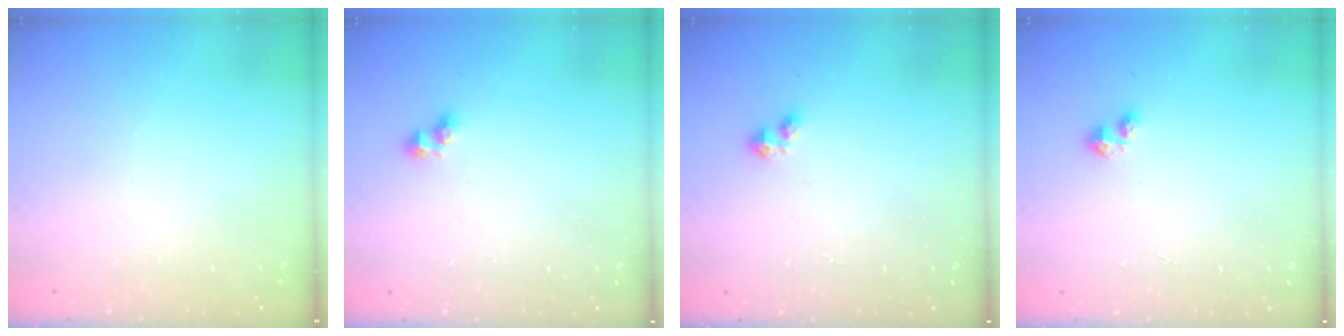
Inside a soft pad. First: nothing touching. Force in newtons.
{"total": 2.7, "press": 2.5, "slide": 1.0}
{"total": 2.4, "press": 2.4, "slide": 0.5}
{"total": 1.6, "press": 1.6, "slide": 0.3}